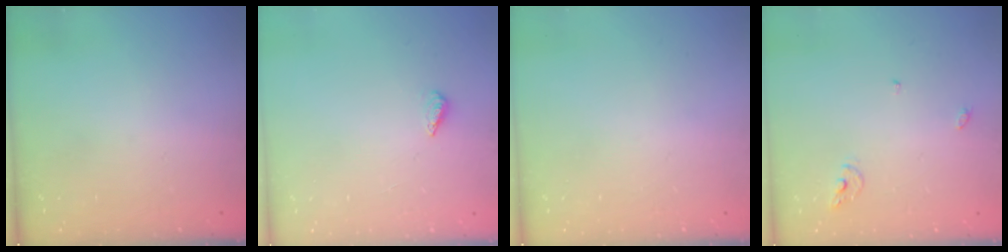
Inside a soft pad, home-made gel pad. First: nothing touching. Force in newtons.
{"total": 2.3, "press": 2.2, "slide": 0.8}
{"total": 0.0}
{"total": 4.9, "press": 4.9, "slide": 0.4}